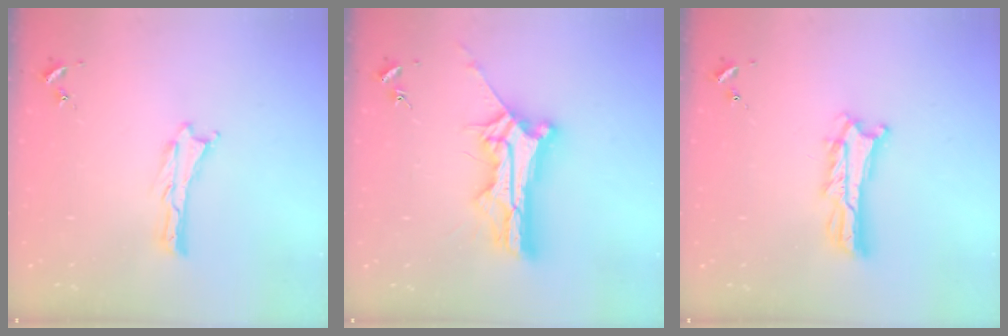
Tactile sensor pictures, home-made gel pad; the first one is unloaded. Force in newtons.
{"total": 11.4, "press": 11.3, "slide": 1.0}
{"total": 4.9, "press": 4.8, "slide": 0.5}